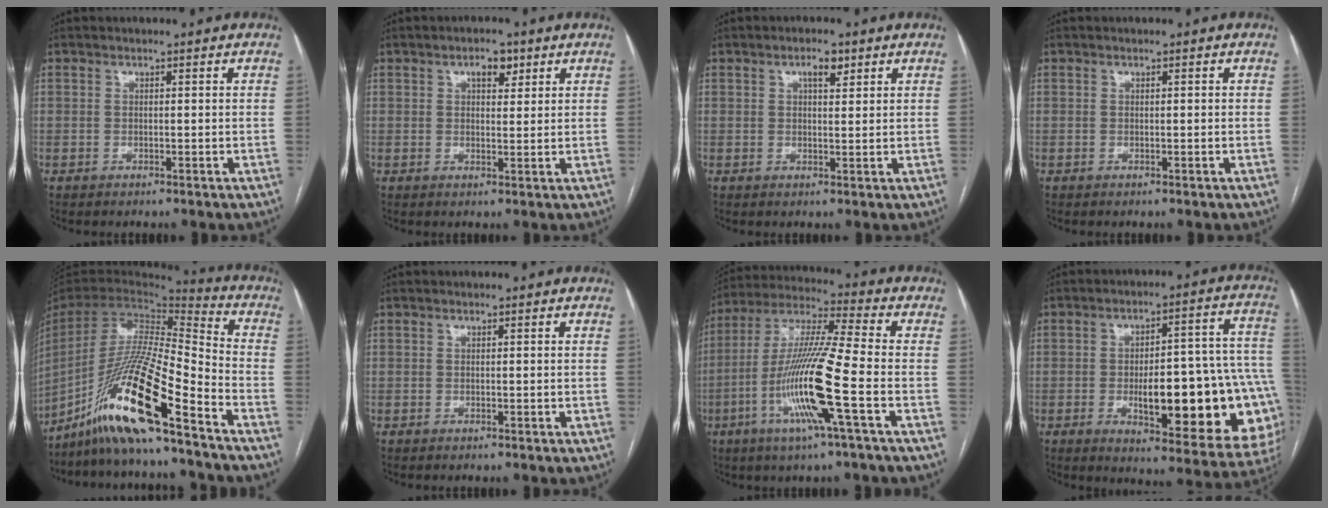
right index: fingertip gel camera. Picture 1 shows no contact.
{"total": 3.2, "force": [1.7, 1.6, 2.2], "torque": [-0.034, 0.007, 0.028]}
{"total": 2.8, "force": [1.5, 1.0, 2.1], "torque": [-0.036, 0.003, 0.025]}
{"total": 0.0}
{"total": 19.3, "force": [-13.2, 0.3, 14.1], "torque": [-0.300, -0.026, -0.250]}
{"total": 0.0}
{"total": 15.7, "force": [-5.0, -0.5, 14.9], "torque": [-0.301, -0.012, -0.103]}
{"total": 24.4, "force": [-5.1, 6.6, 23.0], "torque": [-0.212, 0.026, -0.047]}